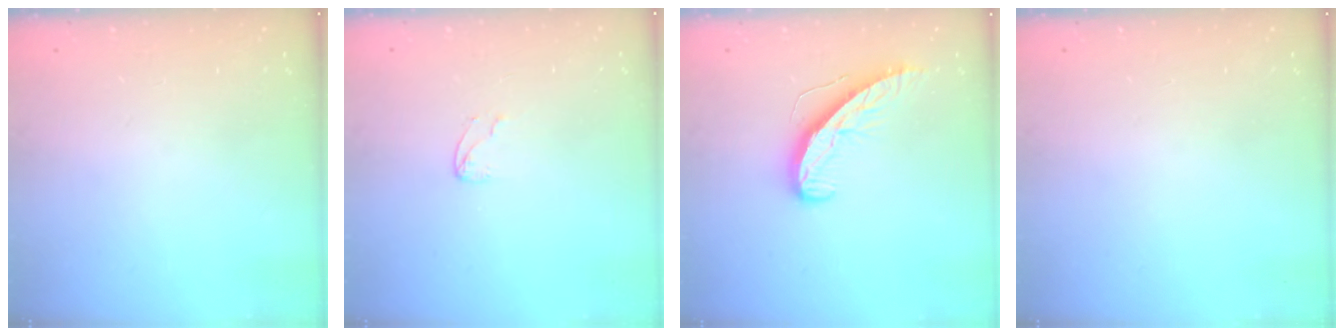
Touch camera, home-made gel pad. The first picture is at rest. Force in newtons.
{"total": 3.8, "press": 3.8, "slide": 0.3}
{"total": 9.3, "press": 9.3, "slide": 0.2}
{"total": 0.0}